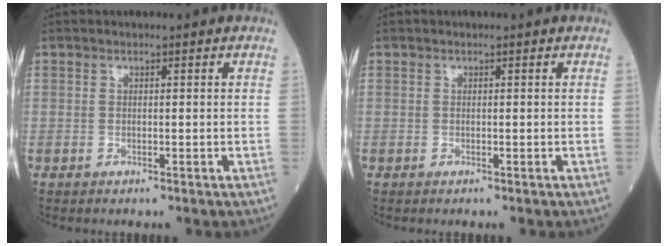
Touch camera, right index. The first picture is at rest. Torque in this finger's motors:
{"motor_torque": [0.01, 0.01, 0.00, 0.00]}